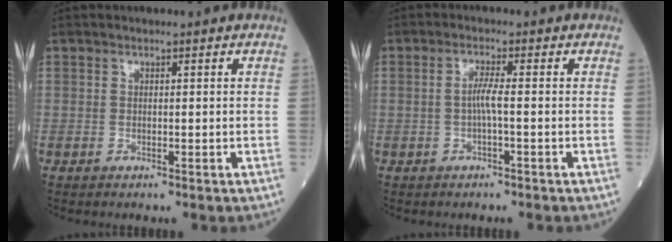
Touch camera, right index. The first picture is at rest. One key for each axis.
{"total": 2.4, "fx": -0.3, "fy": -0.1, "fz": 2.3, "tx": -0.045, "ty": 0.002, "tz": -0.005}